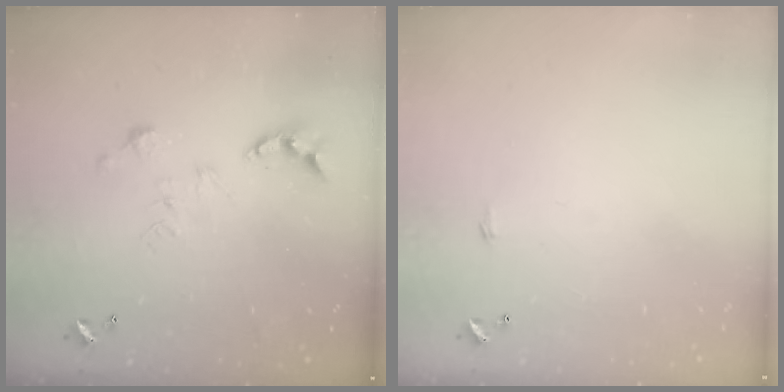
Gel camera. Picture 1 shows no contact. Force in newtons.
{"total": 0.6, "press": 0.6, "slide": 0.2}